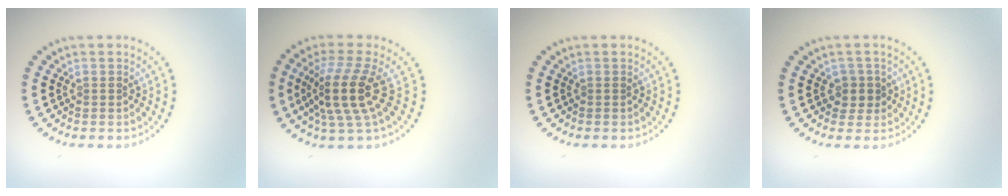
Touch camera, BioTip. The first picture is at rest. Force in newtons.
{"total": 4.9, "press": 3.6, "slide": 3.3}
{"total": 0.0}
{"total": 1.8, "press": 1.4, "slide": 1.1}